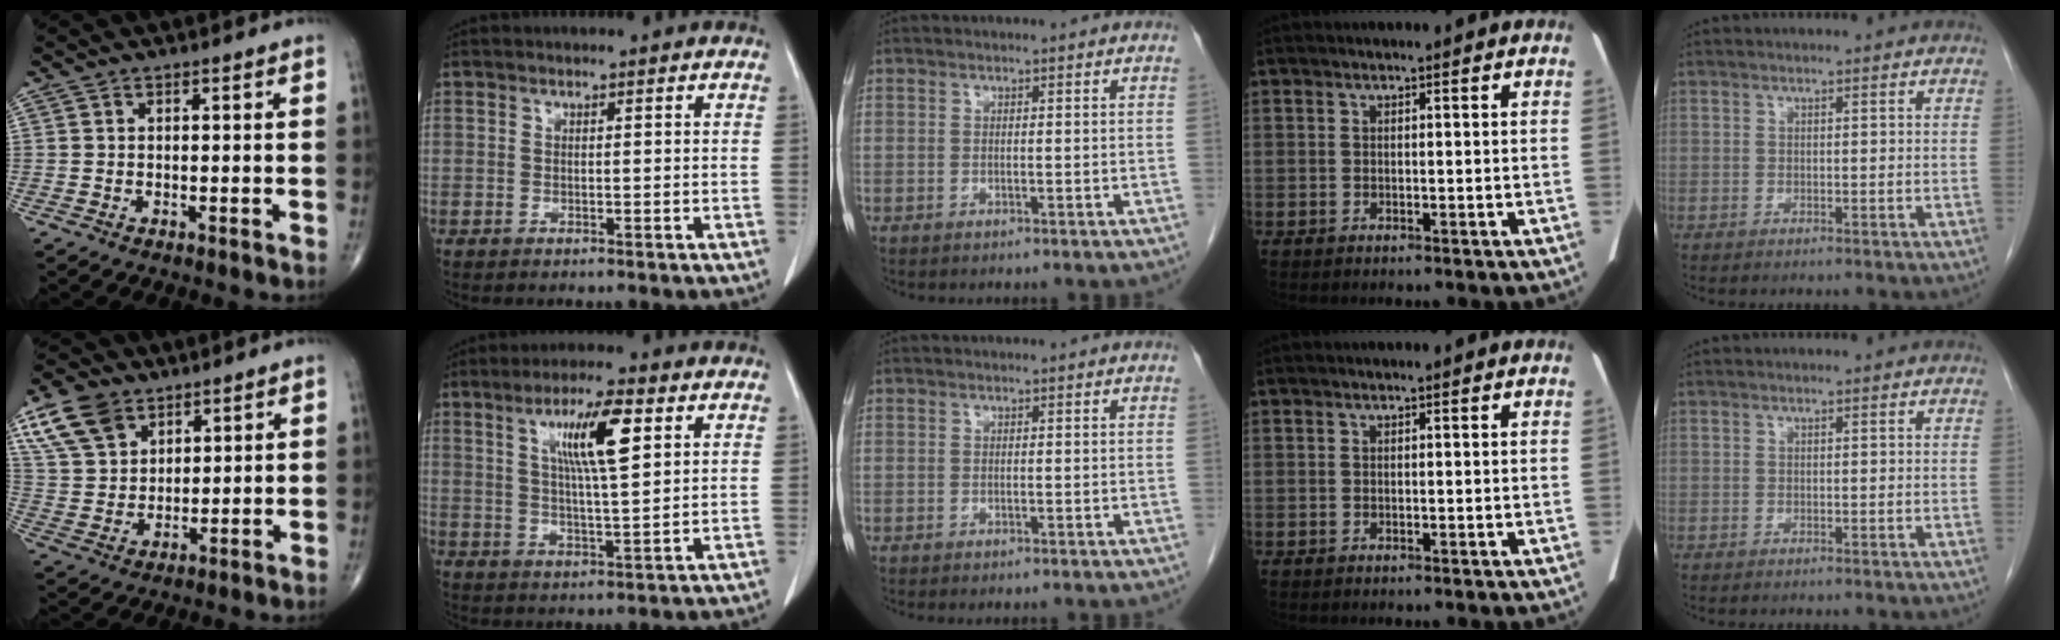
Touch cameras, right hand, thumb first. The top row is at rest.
{"thumb": {"total": 11.1, "force": [6.4, 7.2, 5.4], "torque": [-0.090, -0.016, 0.131]}, "index": {"total": 9.7, "force": [3.8, 1.1, 8.9], "torque": [-0.158, 0.006, 0.065]}, "middle": {"total": 0.6, "force": [-0.6, 0.1, 0.2], "torque": [-0.011, -0.003, -0.009]}}